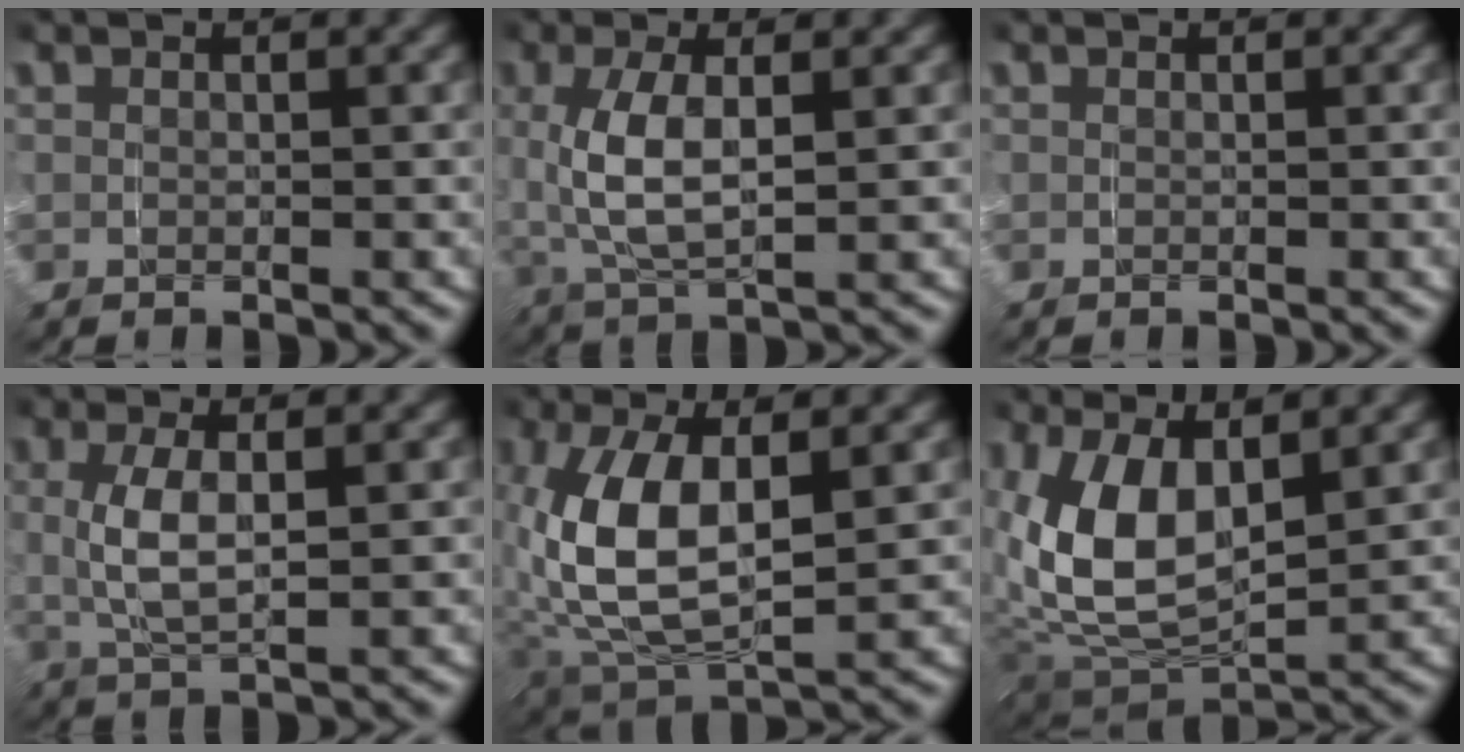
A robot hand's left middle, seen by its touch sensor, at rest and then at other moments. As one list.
[{"total": 4.9, "force": [0.5, 2.2, 4.4], "torque": [-0.111, 0.000, 0.012]}, {"total": 0.0}, {"total": 3.9, "force": [0.5, 1.5, 3.6], "torque": [-0.090, -0.001, 0.011]}, {"total": 9.0, "force": [0.6, 5.0, 7.5], "torque": [-0.192, -0.013, 0.024]}, {"total": 8.4, "force": [1.2, 4.9, 6.8], "torque": [-0.169, -0.010, 0.026]}]